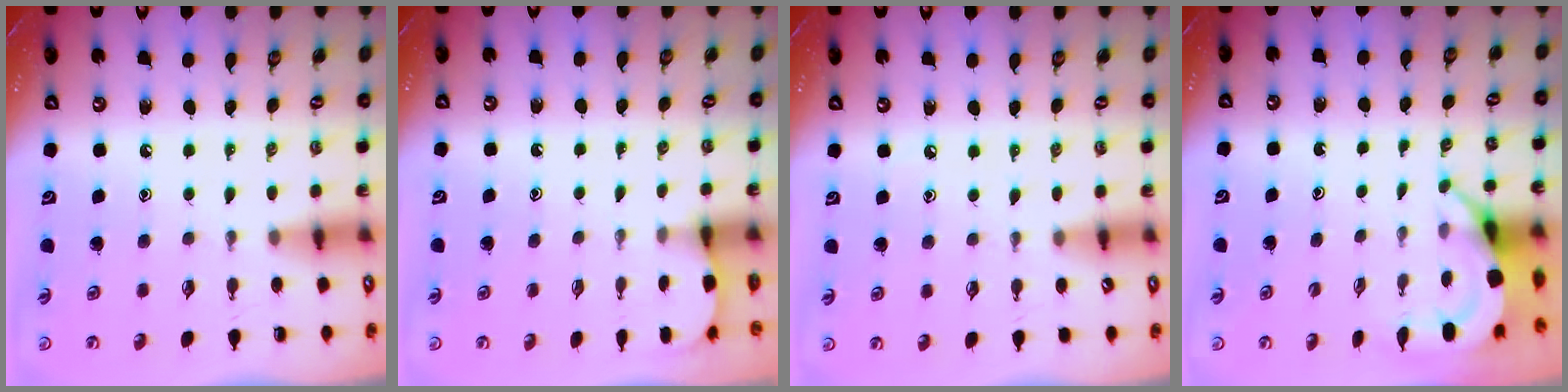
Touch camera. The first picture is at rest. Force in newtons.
{"total": 1.3, "press": 1.3, "slide": 0.1}
{"total": 2.3, "press": 2.3, "slide": 0.4}
{"total": 4.6, "press": 4.6, "slide": 0.5}